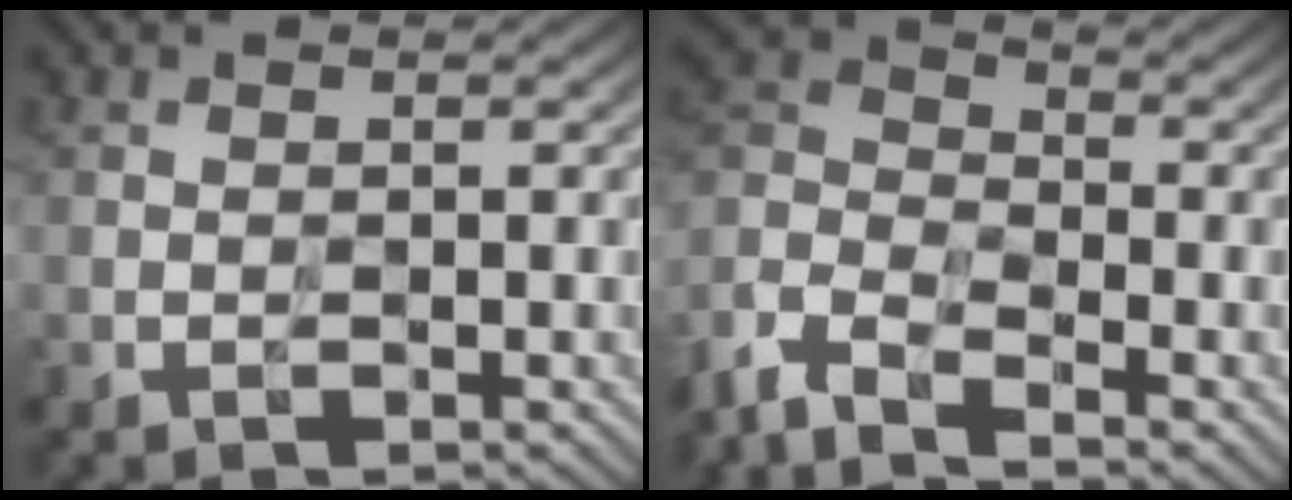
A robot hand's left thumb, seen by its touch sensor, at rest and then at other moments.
{"total": 8.9, "force": [-7.1, 3.0, 4.4], "torque": [-0.109, -0.014, -0.163]}